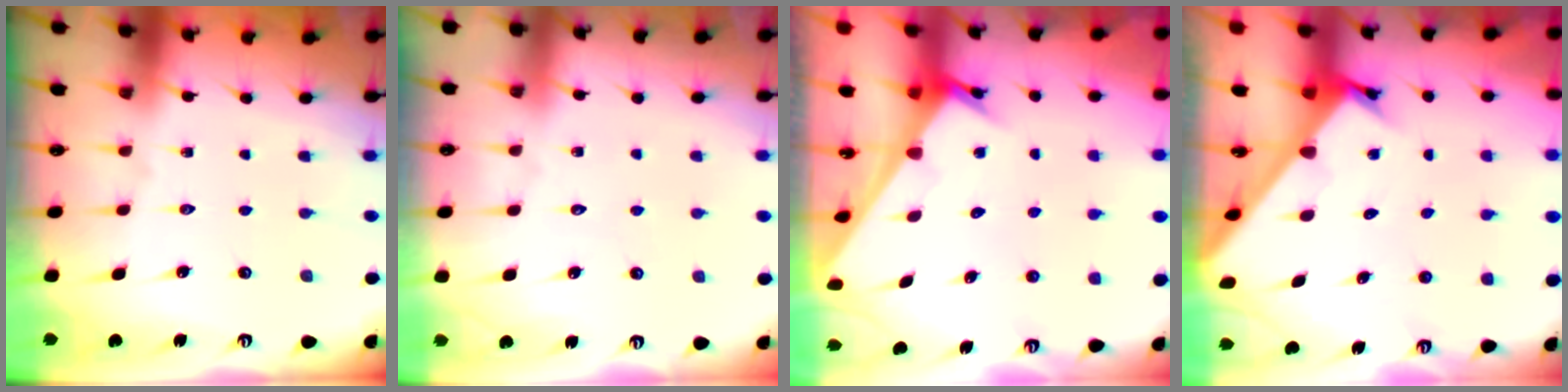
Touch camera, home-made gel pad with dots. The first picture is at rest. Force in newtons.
{"total": 2.5, "press": 2.5, "slide": 0.3}
{"total": 2.6, "press": 2.6, "slide": 0.1}
{"total": 2.2, "press": 2.2, "slide": 0.2}